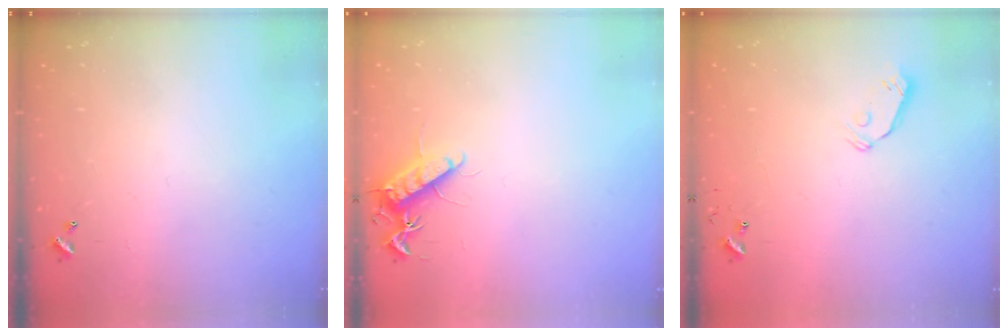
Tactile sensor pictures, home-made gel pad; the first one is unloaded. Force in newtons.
{"total": 11.3, "press": 11.3, "slide": 0.7}
{"total": 5.4, "press": 5.3, "slide": 0.9}